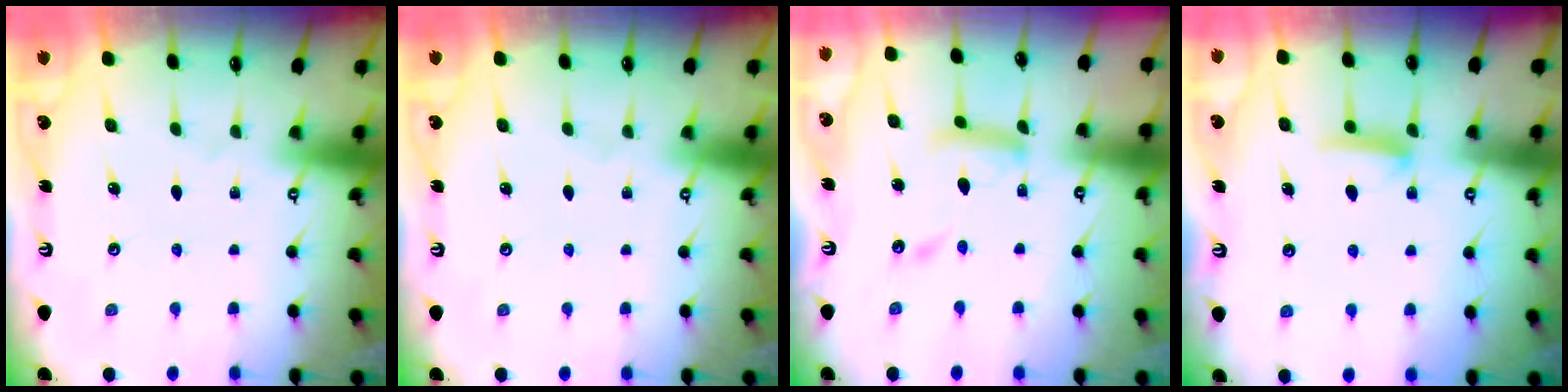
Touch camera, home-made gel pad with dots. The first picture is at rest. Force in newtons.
{"total": 0.0}
{"total": 12.2, "press": 12.1, "slide": 1.1}
{"total": 8.8, "press": 8.8, "slide": 0.5}